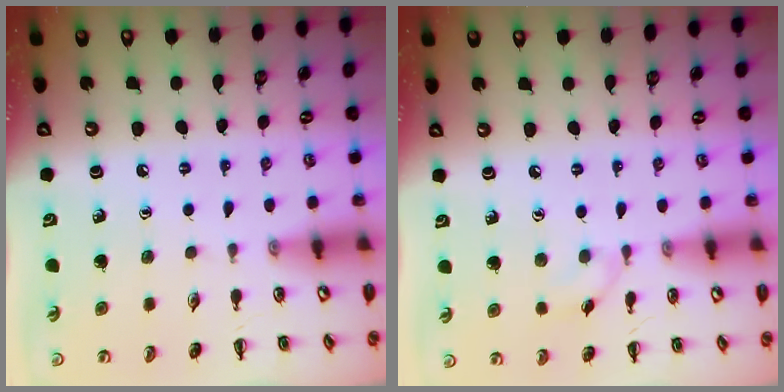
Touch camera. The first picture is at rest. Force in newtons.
{"total": 3.3, "press": 3.2, "slide": 1.0}